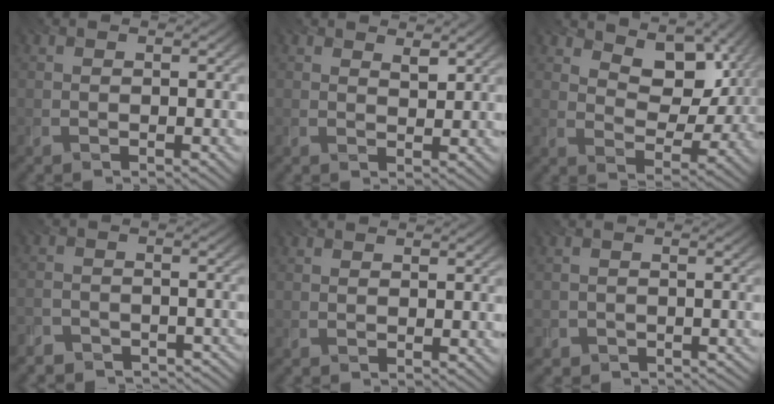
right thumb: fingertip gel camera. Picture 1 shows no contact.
{"total": 1.8, "force": [1.5, 0.5, 0.8], "torque": [-0.015, -0.004, 0.030]}
{"total": 9.1, "force": [5.0, 4.9, 5.8], "torque": [-0.094, -0.005, 0.085]}
{"total": 5.9, "force": [-5.3, 2.4, 1.2], "torque": [-0.019, -0.005, -0.091]}
{"total": 0.0}
{"total": 2.8, "force": [-2.0, 1.9, -0.2], "torque": [0.017, 0.006, -0.031]}